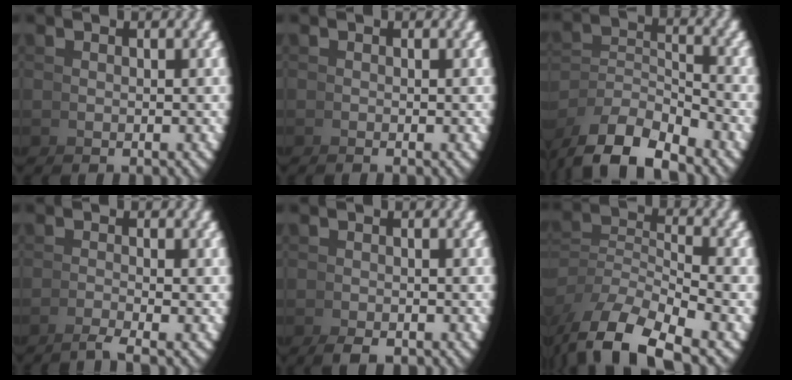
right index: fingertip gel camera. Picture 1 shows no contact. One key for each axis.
{"total": 0.8, "fx": -0.4, "fy": -0.7, "fz": 0.0, "tx": 0.007, "ty": 0.007, "tz": -0.012}
{"total": 7.3, "fx": -3.5, "fy": 4.9, "fz": 4.1, "tx": -0.107, "ty": -0.034, "tz": -0.047}
{"total": 2.4, "fx": -1.8, "fy": -1.2, "fz": 1.0, "tx": -0.007, "ty": 0.001, "tz": -0.033}
{"total": 1.2, "fx": -1.2, "fy": -0.1, "fz": 0.2, "tx": 0.005, "ty": -0.006, "tz": -0.018}
{"total": 6.5, "fx": -3.0, "fy": 3.5, "fz": 4.6, "tx": -0.102, "ty": -0.026, "tz": -0.037}